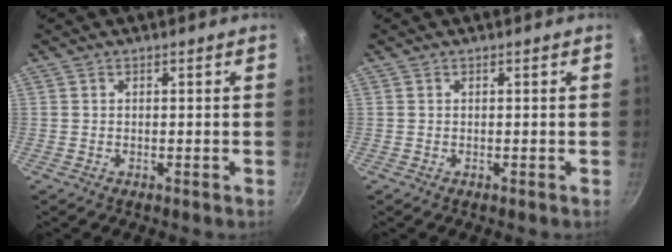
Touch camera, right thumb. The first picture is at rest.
{"total": 0.0}